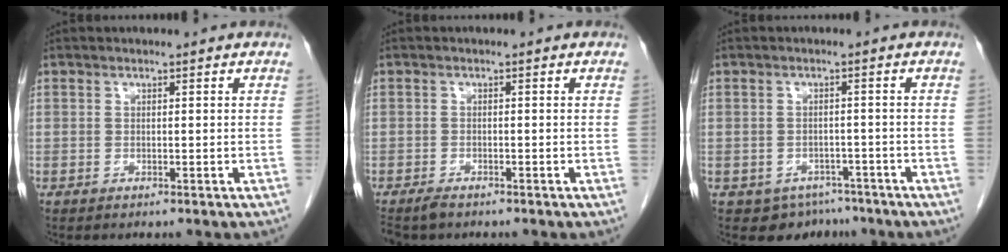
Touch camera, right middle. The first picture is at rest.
{"total": 2.5, "force": [-2.1, 0.8, 1.1], "torque": [-0.023, -0.007, -0.036]}
{"total": 5.0, "force": [-3.8, 3.2, 0.3], "torque": [0.010, 0.010, -0.048]}